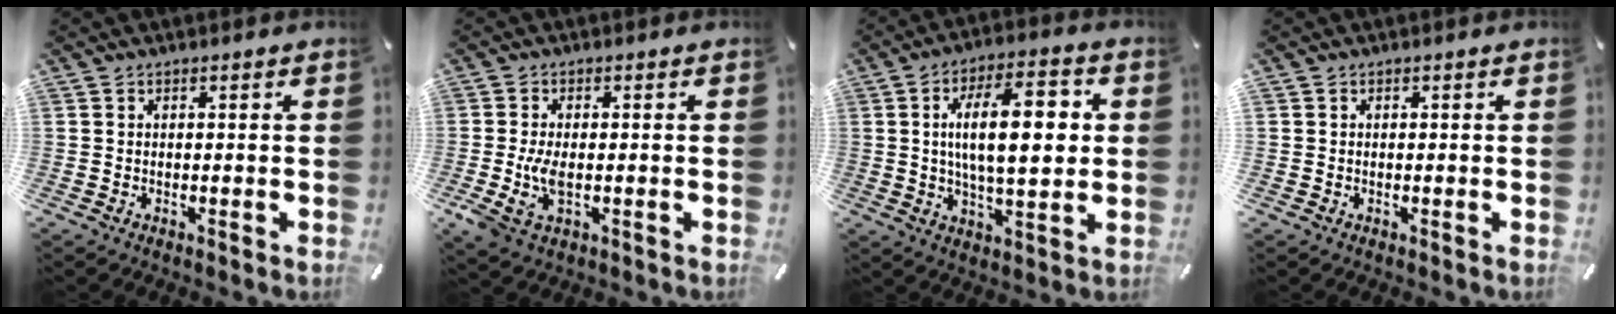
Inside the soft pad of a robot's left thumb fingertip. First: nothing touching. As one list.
[{"total": 6.2, "force": [-1.0, 3.4, 5.1], "torque": [-0.104, -0.006, -0.018]}, {"total": 16.0, "force": [2.6, 7.0, 14.2], "torque": [-0.241, 0.005, 0.031]}, {"total": 1.2, "force": [0.0, 1.1, -0.3], "torque": [0.006, 0.004, -0.004]}]